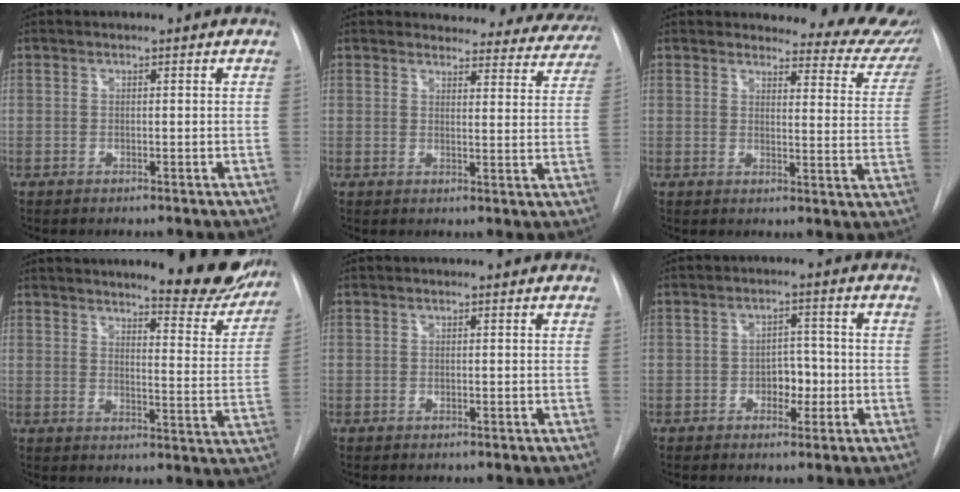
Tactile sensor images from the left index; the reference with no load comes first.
{"total": 18.3, "force": [17.5, 4.9, 2.4], "torque": [0.003, -0.057, 0.176]}
{"total": 14.9, "force": [14.2, 3.8, 2.5], "torque": [0.019, -0.084, 0.123]}
{"total": 14.9, "force": [13.2, 2.5, 6.6], "torque": [-0.068, -0.044, 0.155]}
{"total": 0.0}
{"total": 3.8, "force": [-1.4, 2.4, 2.6], "torque": [-0.028, 0.003, -0.020]}